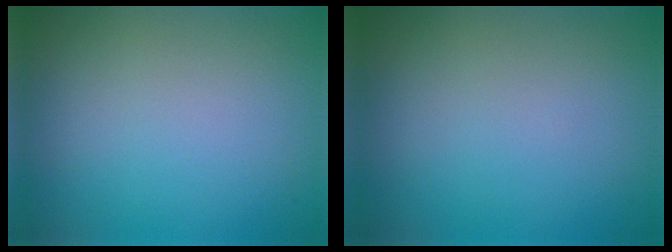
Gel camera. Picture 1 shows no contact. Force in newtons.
{"total": 0.0}